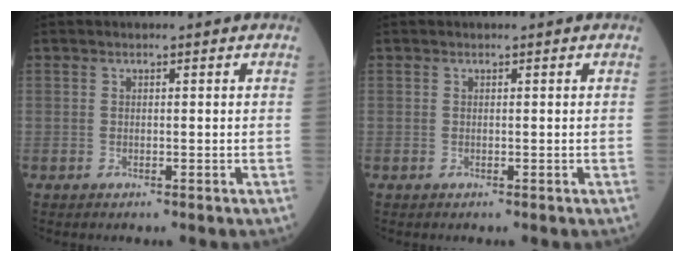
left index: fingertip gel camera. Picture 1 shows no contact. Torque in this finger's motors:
{"motor_torque": [0.00, 0.00, 0.00, 0.00]}